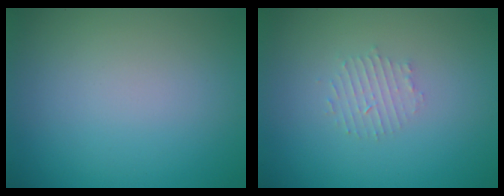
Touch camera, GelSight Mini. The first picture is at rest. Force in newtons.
{"total": 1.6, "press": 1.5, "slide": 0.3}